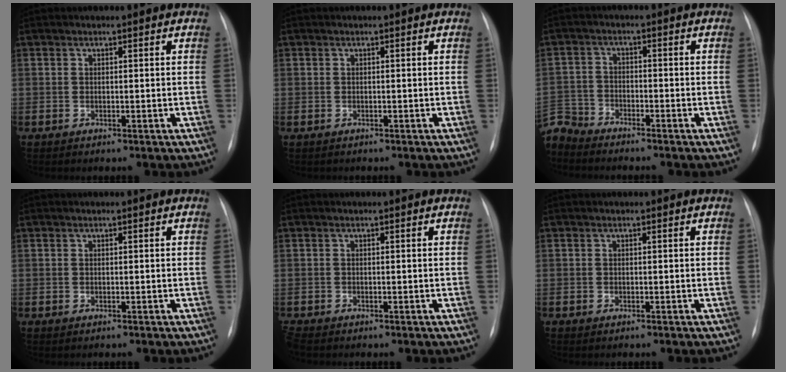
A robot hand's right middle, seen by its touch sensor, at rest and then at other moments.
{"total": 0.5, "force": [-0.3, 0.5, -0.1], "torque": [0.001, 0.006, -0.006]}
{"total": 6.0, "force": [-5.9, 0.9, 0.0], "torque": [0.000, -0.006, -0.118]}
{"total": 0.0}
{"total": 1.4, "force": [-1.2, 0.4, 0.5], "torque": [-0.014, -0.004, -0.019]}
{"total": 0.0}